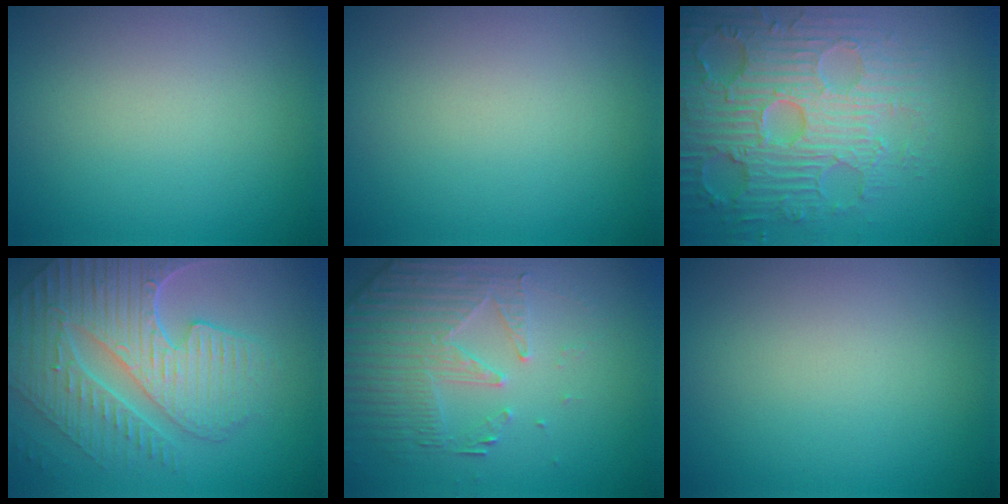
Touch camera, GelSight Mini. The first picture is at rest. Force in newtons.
{"total": 0.0}
{"total": 7.0, "press": 5.9, "slide": 3.7}
{"total": 9.1, "press": 6.1, "slide": 6.7}
{"total": 4.9, "press": 3.7, "slide": 3.2}
{"total": 0.0}